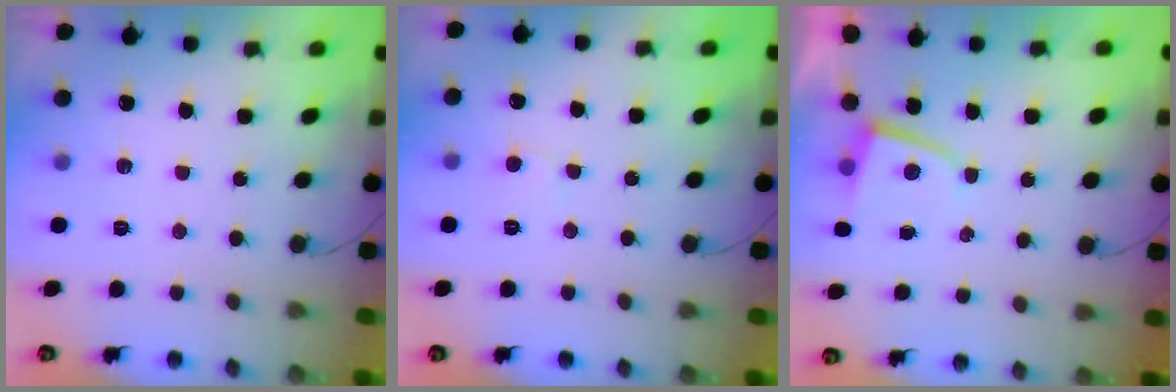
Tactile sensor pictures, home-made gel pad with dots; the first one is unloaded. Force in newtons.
{"total": 5.1, "press": 5.1, "slide": 0.5}
{"total": 1.2, "press": 1.2, "slide": 0.2}